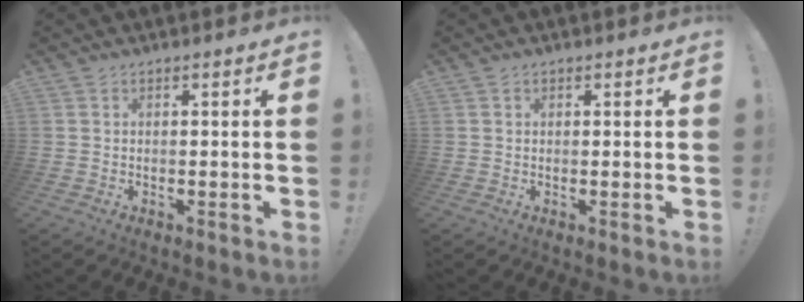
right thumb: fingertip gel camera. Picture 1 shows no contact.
{"total": 0.6, "force": [0.3, 0.6, 0.0], "torque": [0.005, -0.001, 0.005]}